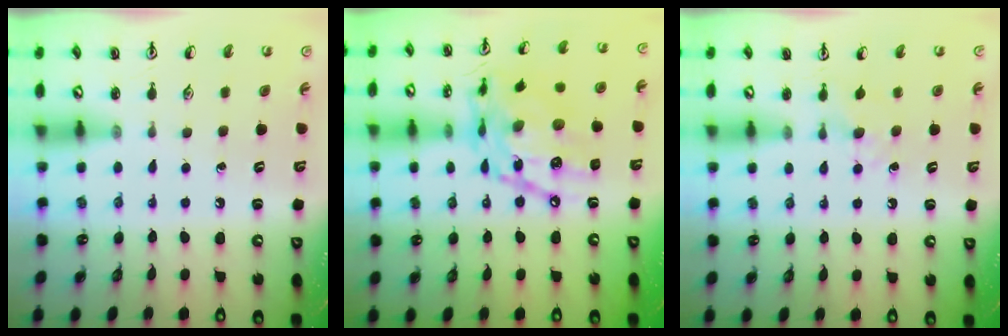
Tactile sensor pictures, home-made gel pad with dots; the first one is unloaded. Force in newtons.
{"total": 18.0, "press": 17.9, "slide": 1.5}
{"total": 3.9, "press": 3.8, "slide": 0.6}